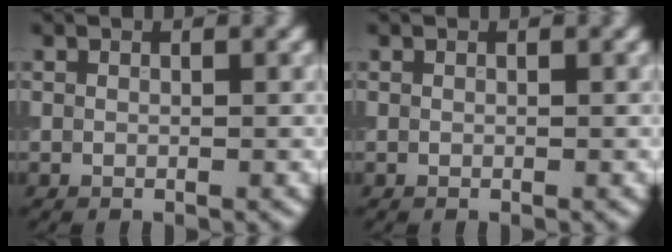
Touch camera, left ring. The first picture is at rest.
{"total": 0.0}